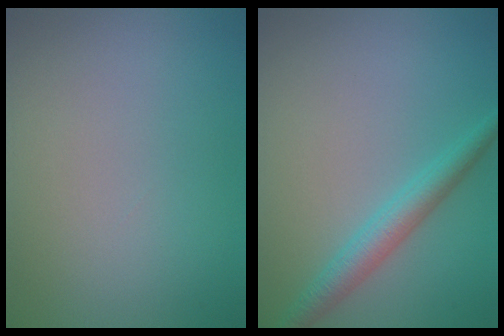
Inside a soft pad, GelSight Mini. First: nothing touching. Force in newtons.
{"total": 2.9, "press": 2.9, "slide": 0.1}